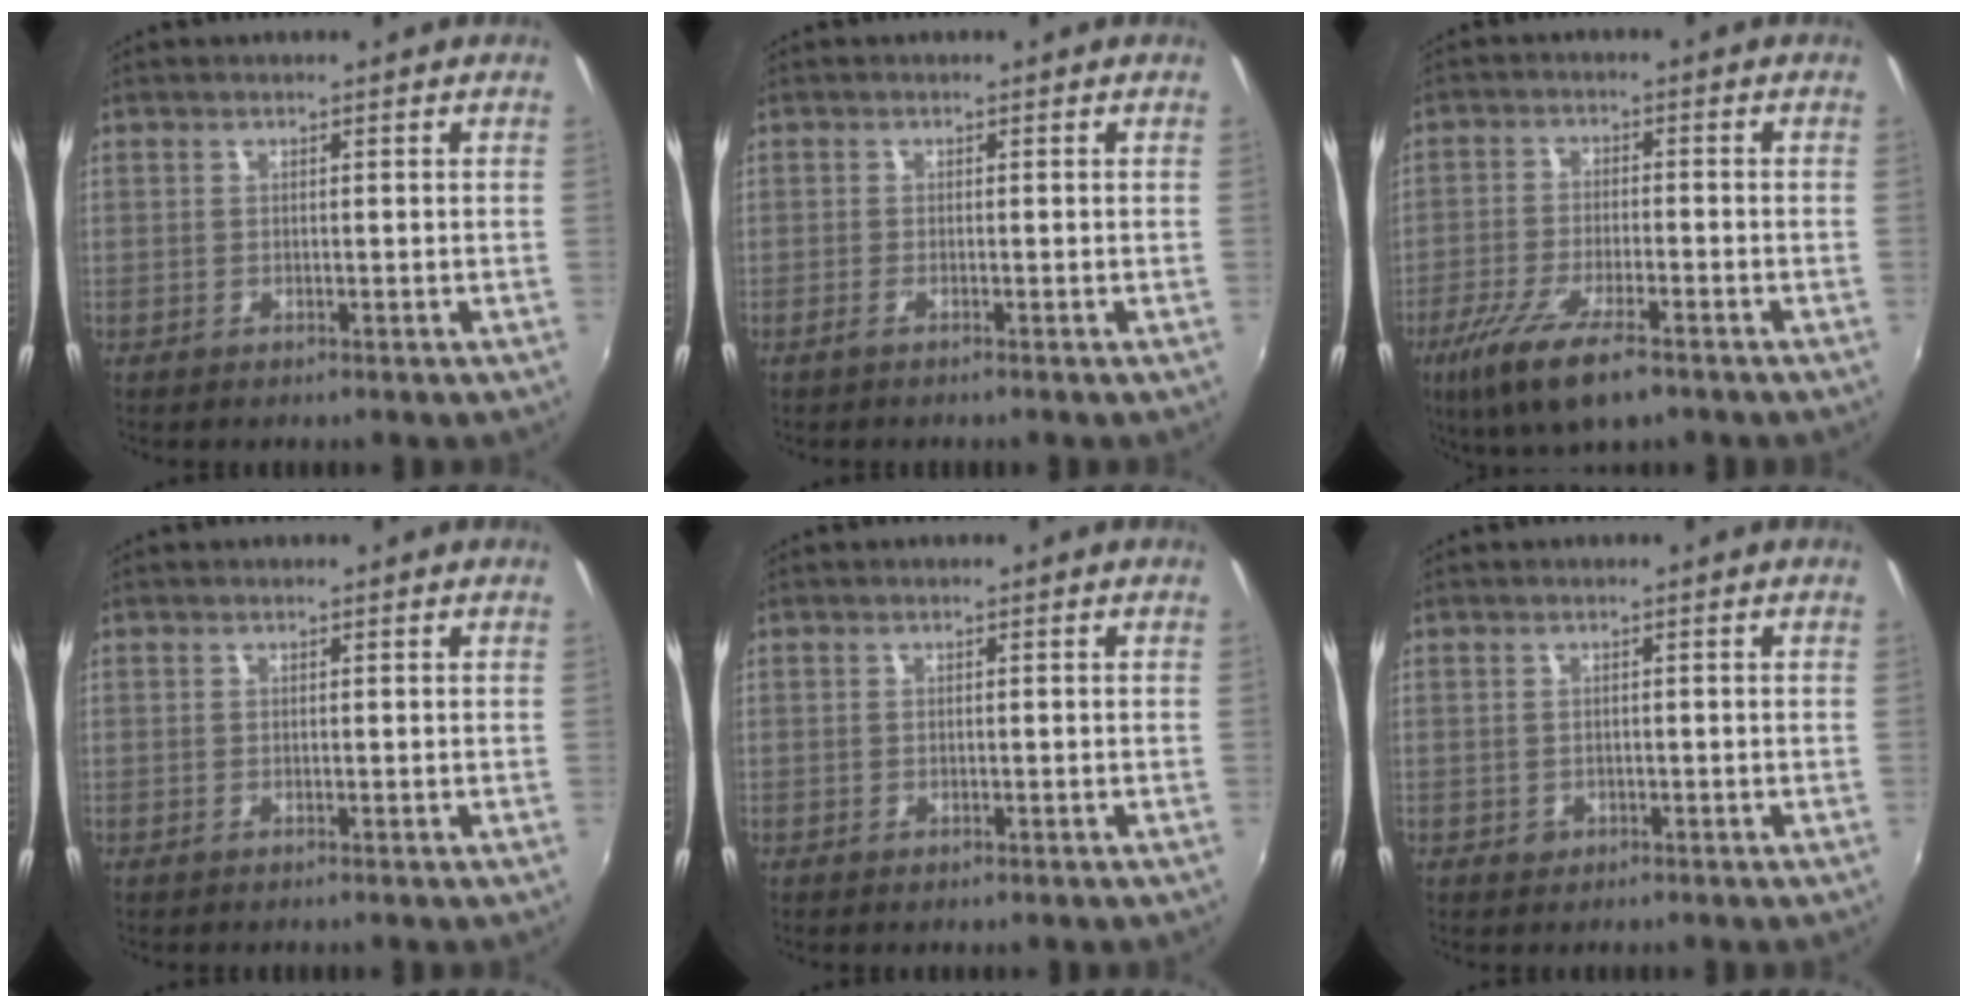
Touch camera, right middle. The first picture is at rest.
{"total": 1.0, "force": [-0.7, -0.2, 0.7], "torque": [-0.015, -0.002, -0.016]}
{"total": 11.8, "force": [-7.5, 3.2, 8.5], "torque": [-0.188, -0.039, -0.137]}
{"total": 0.0}
{"total": 0.7, "force": [-0.4, 0.5, 0.3], "torque": [-0.005, -0.005, -0.008]}
{"total": 1.3, "force": [-0.5, 1.2, 0.3], "torque": [-0.006, -0.003, -0.005]}